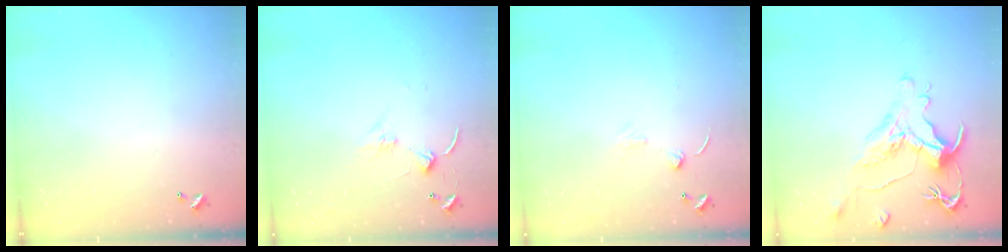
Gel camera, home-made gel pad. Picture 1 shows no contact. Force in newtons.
{"total": 0.6, "press": 0.5, "slide": 0.3}
{"total": 0.9, "press": 0.9, "slide": 0.3}
{"total": 1.5, "press": 0.7, "slide": 1.3}